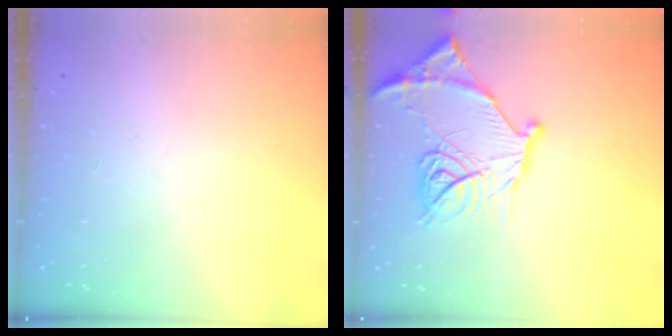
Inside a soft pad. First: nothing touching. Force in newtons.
{"total": 16.8, "press": 16.7, "slide": 1.5}